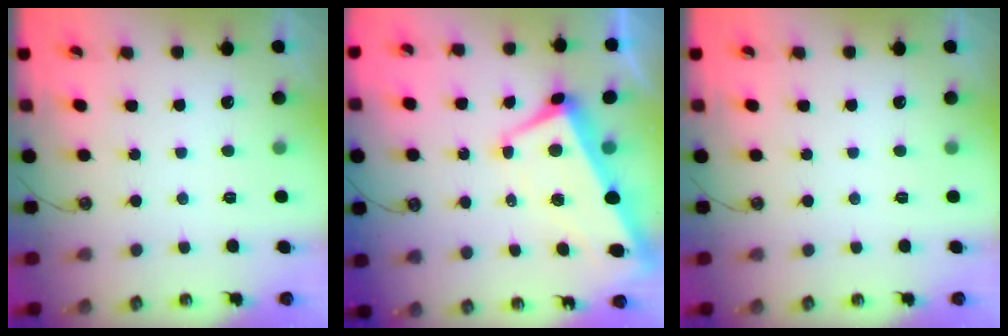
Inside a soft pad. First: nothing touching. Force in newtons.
{"total": 1.8, "press": 1.1, "slide": 1.3}
{"total": 0.0}